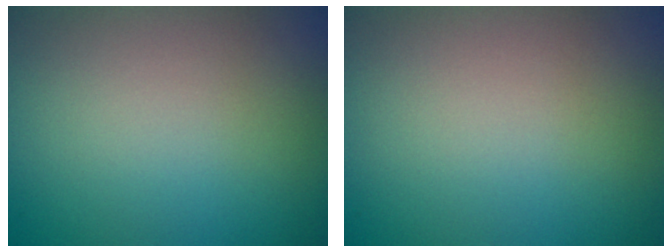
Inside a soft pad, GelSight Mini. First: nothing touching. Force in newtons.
{"total": 0.0}